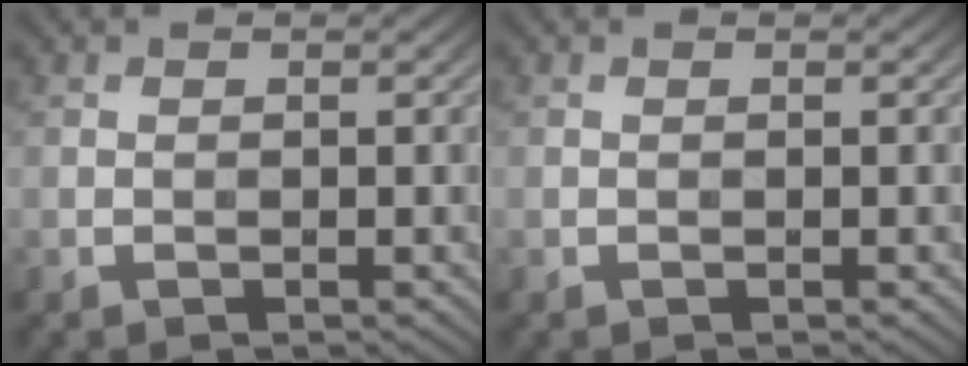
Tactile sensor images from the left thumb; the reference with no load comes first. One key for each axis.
{"total": 0.0}